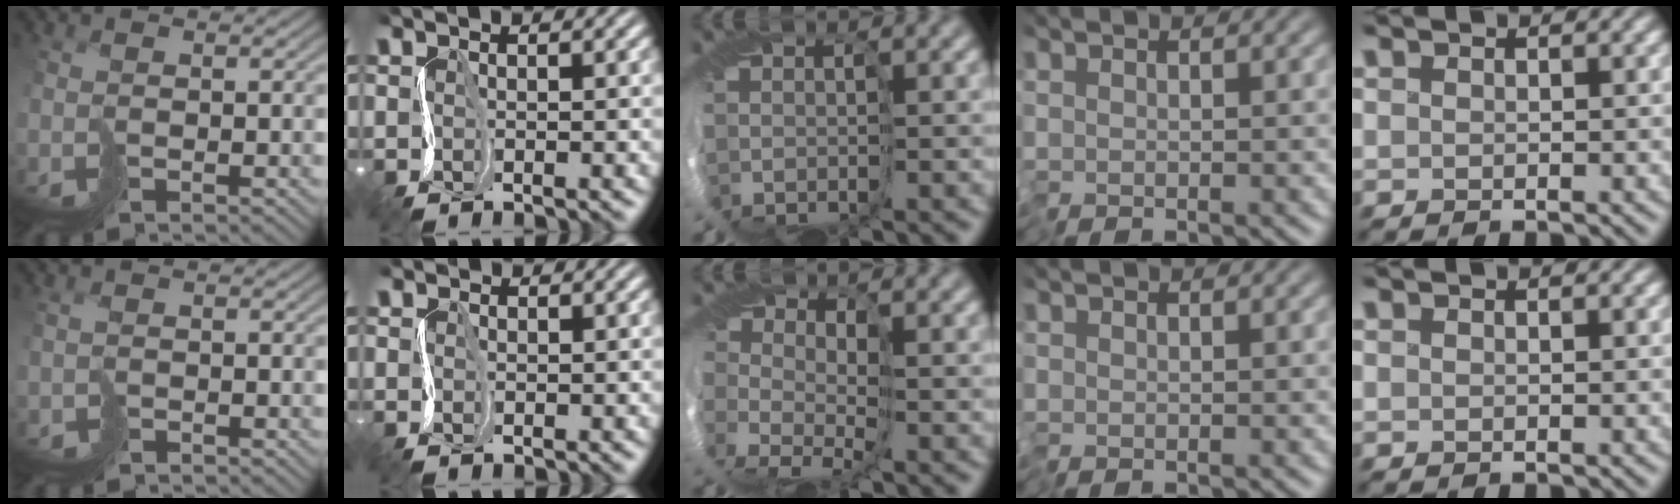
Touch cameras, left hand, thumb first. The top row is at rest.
{"thumb": {"total": 1.5, "force": [-0.8, 0.9, 0.8], "torque": [-0.021, 0.000, -0.019]}, "index": {"total": 0.8, "force": [0.0, 0.0, -0.8], "torque": [0.007, 0.001, -0.007]}, "middle": {"total": 2.7, "force": [-0.2, 1.4, 2.3], "torque": [-0.045, -0.004, 0.001]}}